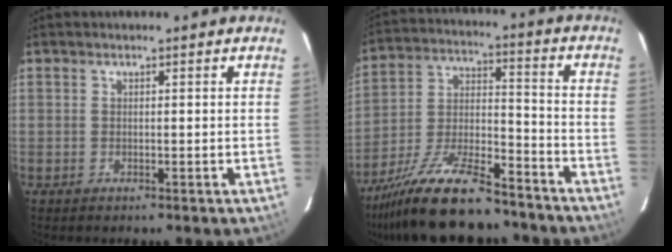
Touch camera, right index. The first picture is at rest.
{"total": 19.7, "force": [-15.4, 5.6, 11.0], "torque": [-0.220, -0.013, -0.257]}